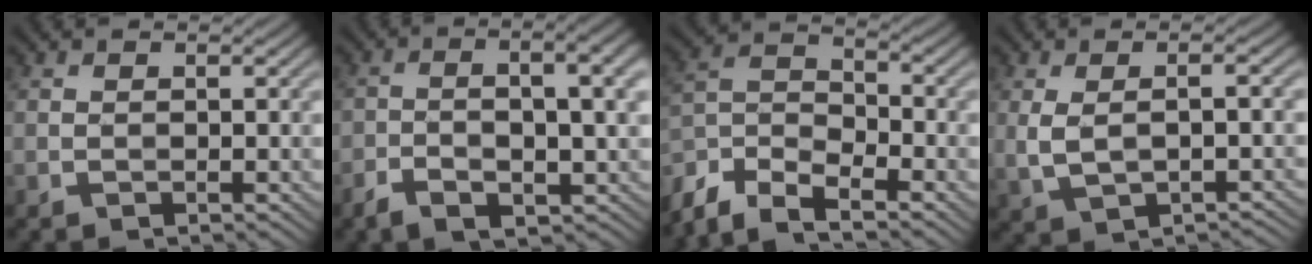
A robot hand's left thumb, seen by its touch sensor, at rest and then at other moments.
{"total": 9.7, "force": [-2.2, 3.9, 8.5], "torque": [-0.145, -0.013, -0.029]}
{"total": 7.9, "force": [-6.3, 2.7, 4.0], "torque": [-0.083, -0.005, -0.141]}
{"total": 4.9, "force": [-0.1, 2.1, 4.5], "torque": [-0.096, -0.004, 0.001]}